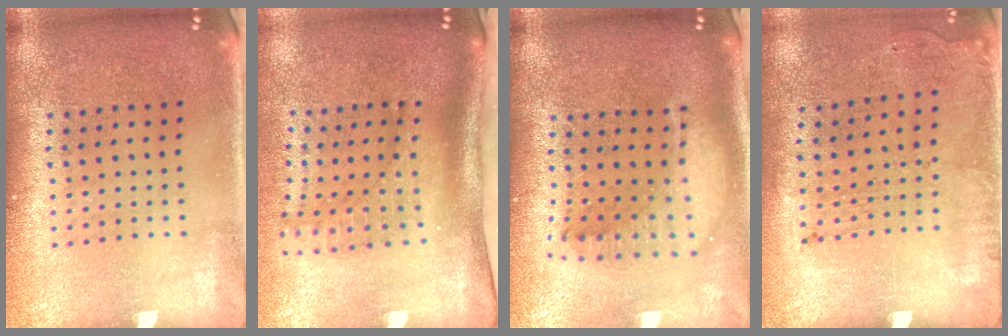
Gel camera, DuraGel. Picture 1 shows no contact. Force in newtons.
{"total": 2.1, "press": 1.5, "slide": 1.4}
{"total": 2.3, "press": 1.7, "slide": 1.5}
{"total": 1.8, "press": 1.2, "slide": 1.4}